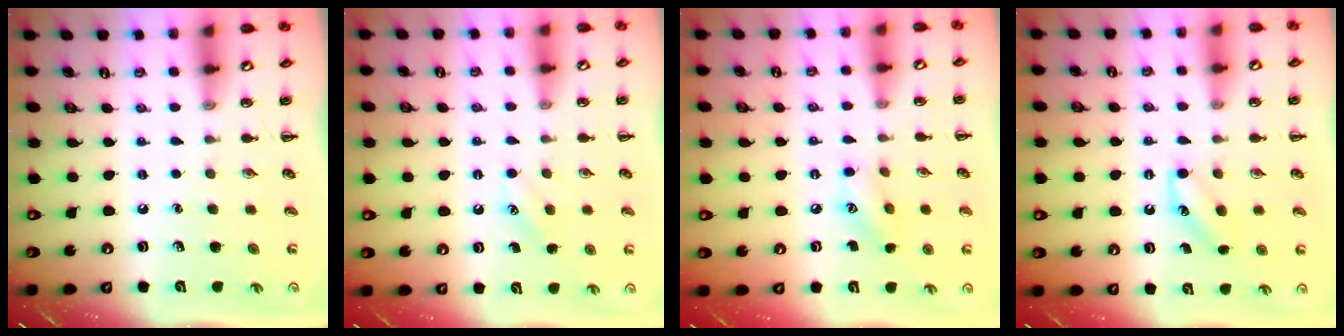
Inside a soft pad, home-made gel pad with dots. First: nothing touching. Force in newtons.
{"total": 5.5, "press": 5.3, "slide": 1.4}
{"total": 7.2, "press": 7.2, "slide": 0.7}
{"total": 5.2, "press": 5.1, "slide": 1.3}